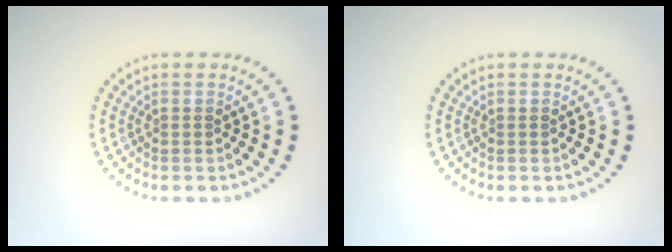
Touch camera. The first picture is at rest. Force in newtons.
{"total": 0.0}